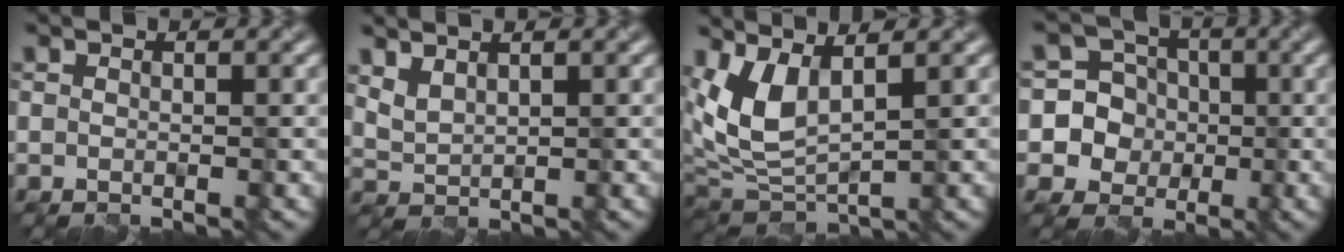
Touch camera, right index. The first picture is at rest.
{"total": 1.9, "force": [1.3, 0.8, 1.0], "torque": [-0.032, 0.000, 0.036]}
{"total": 4.9, "force": [1.9, 2.3, 3.8], "torque": [-0.096, -0.012, 0.048]}
{"total": 10.5, "force": [-0.6, 10.3, 2.3], "torque": [-0.090, 0.025, -0.016]}